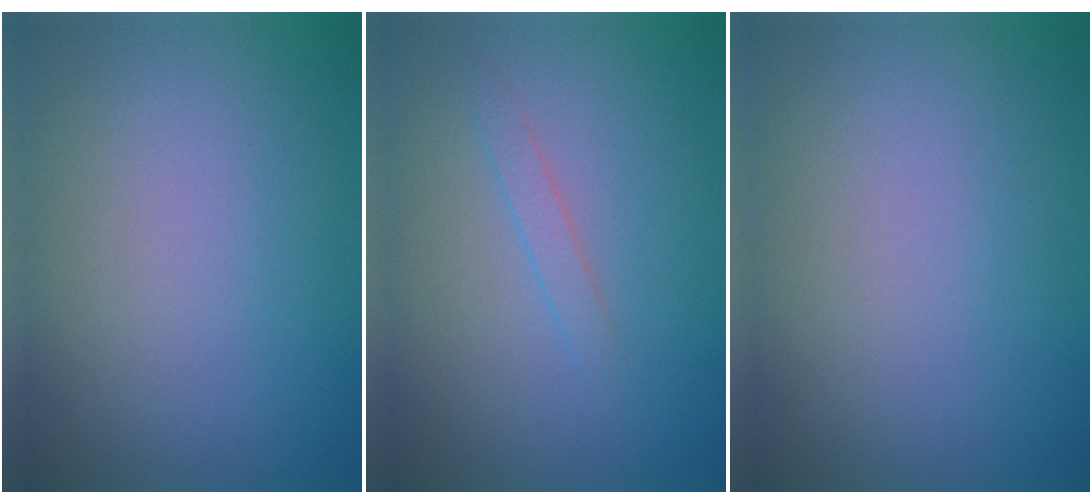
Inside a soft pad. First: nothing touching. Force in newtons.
{"total": 1.0, "press": 1.0, "slide": 0.0}
{"total": 0.0}